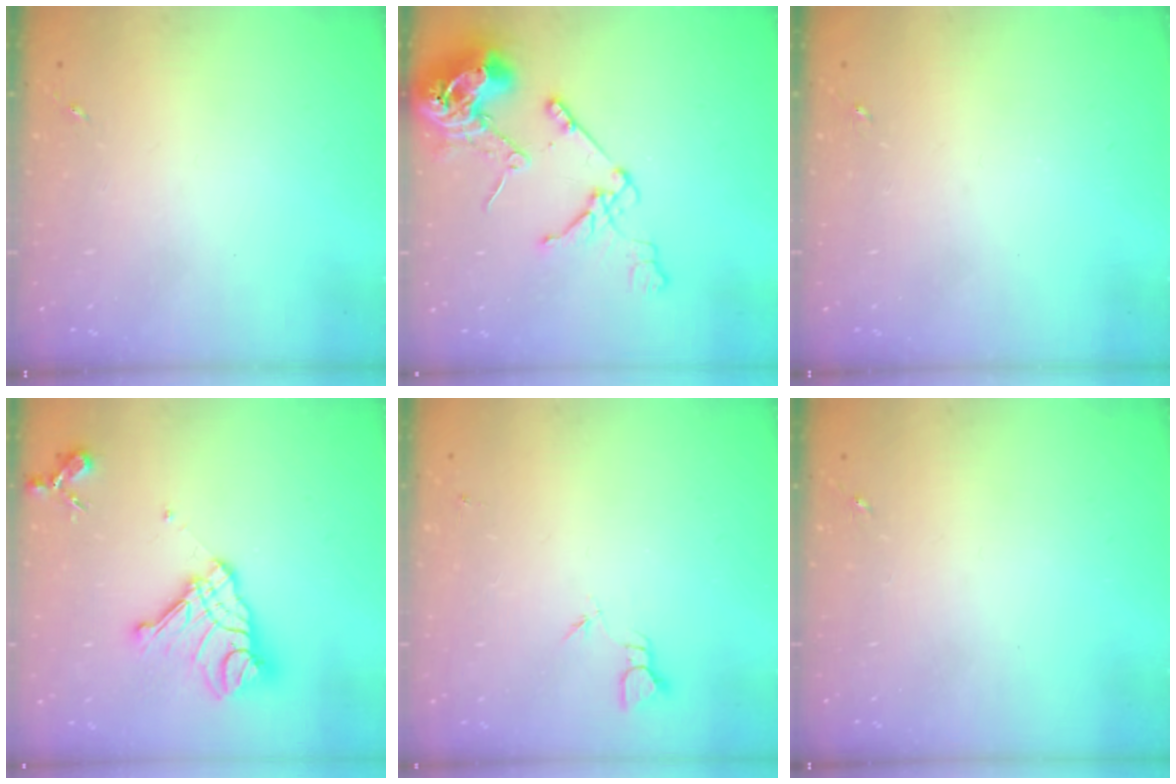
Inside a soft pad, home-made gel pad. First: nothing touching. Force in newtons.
{"total": 15.7, "press": 15.6, "slide": 2.0}
{"total": 0.0}
{"total": 15.8, "press": 15.7, "slide": 1.7}
{"total": 2.3, "press": 2.3, "slide": 0.1}
{"total": 0.0}